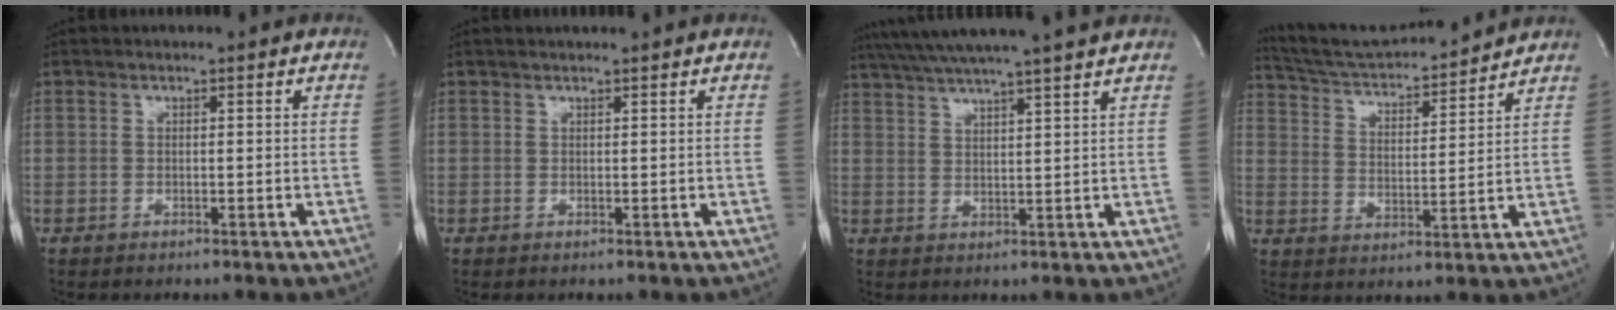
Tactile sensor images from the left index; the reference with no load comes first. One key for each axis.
{"total": 1.2, "fx": 0.8, "fy": -0.2, "fz": 0.8, "tx": -0.005, "ty": 0.013, "tz": 0.013}
{"total": 13.5, "fx": 11.7, "fy": -1.0, "fz": 6.7, "tx": -0.120, "ty": 0.012, "tz": 0.167}
{"total": 14.2, "fx": 13.4, "fy": 1.1, "fz": 4.5, "tx": -0.077, "ty": 0.004, "tz": 0.215}